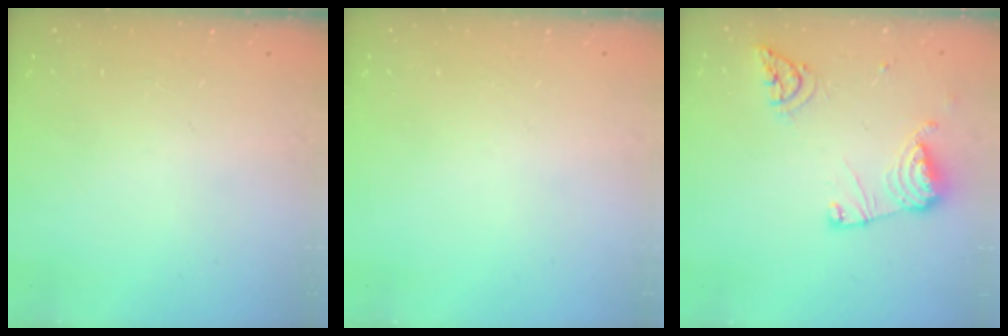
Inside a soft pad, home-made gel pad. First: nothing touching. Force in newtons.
{"total": 0.0}
{"total": 12.6, "press": 12.5, "slide": 1.5}